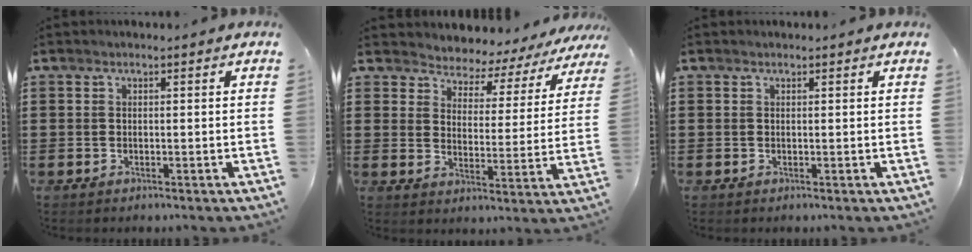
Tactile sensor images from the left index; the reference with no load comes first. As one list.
[{"total": 3.6, "force": [3.5, 0.8, -0.3], "torque": [-0.023, -0.033, 0.052]}, {"total": 0.6, "force": [0.4, 0.5, 0.0], "torque": [-0.002, 0.003, 0.008]}]